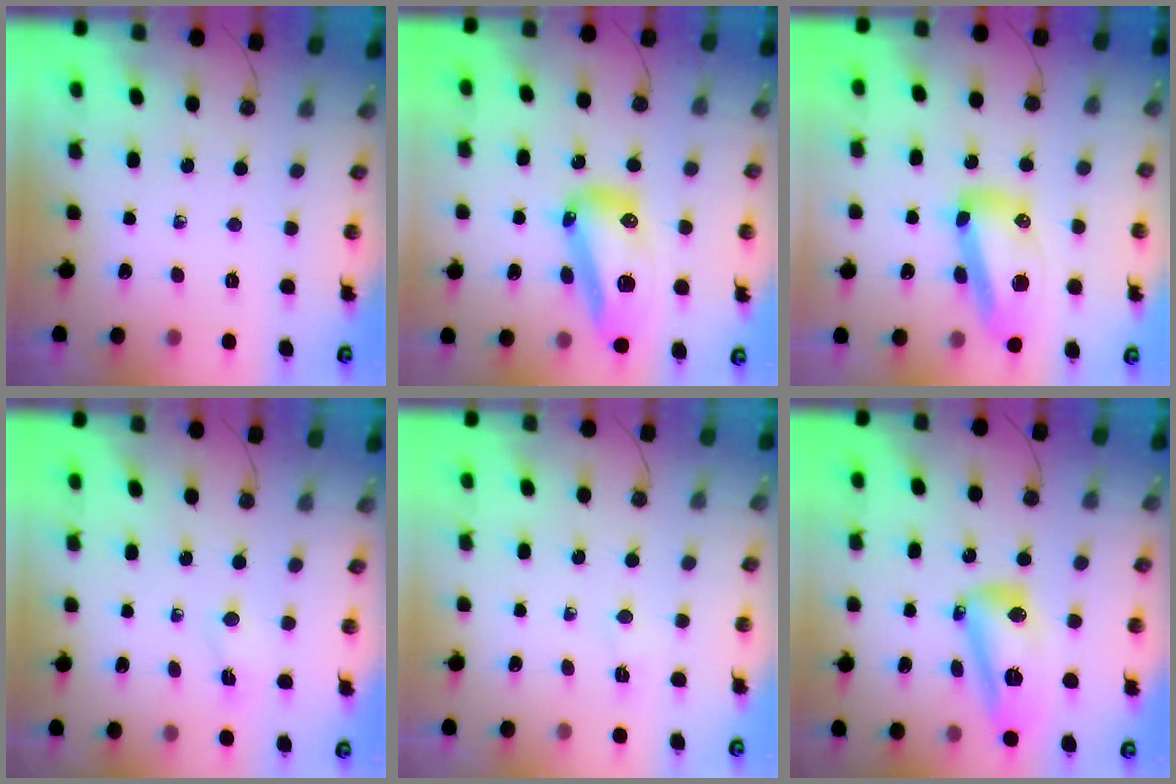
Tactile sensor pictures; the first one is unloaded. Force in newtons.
{"total": 16.4, "press": 16.3, "slide": 1.7}
{"total": 14.8, "press": 14.5, "slide": 2.7}
{"total": 2.3, "press": 2.2, "slide": 0.7}
{"total": 14.2, "press": 5.3, "slide": 13.2}
{"total": 13.7, "press": 13.7, "slide": 1.4}